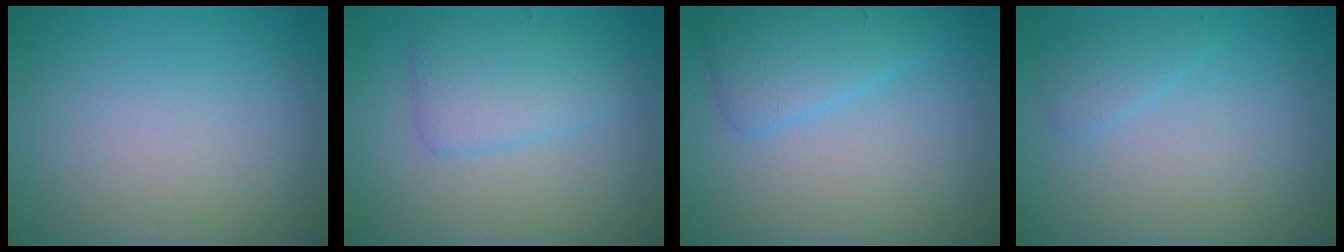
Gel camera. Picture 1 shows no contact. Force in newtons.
{"total": 3.1, "press": 3.1, "slide": 0.1}
{"total": 2.9, "press": 2.9, "slide": 0.1}
{"total": 1.3, "press": 1.3, "slide": 0.0}